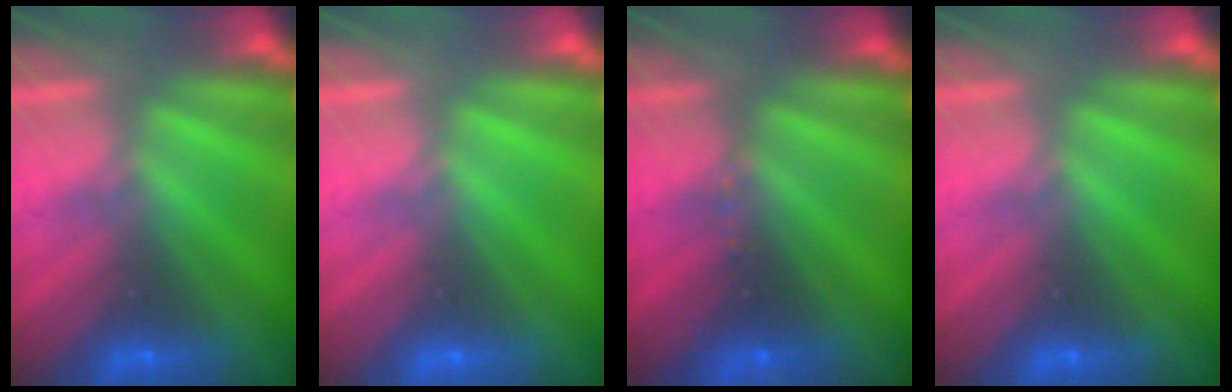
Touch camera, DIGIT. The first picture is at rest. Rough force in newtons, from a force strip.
{"total": 0.0}
{"total": 2.5}
{"total": 0.0}